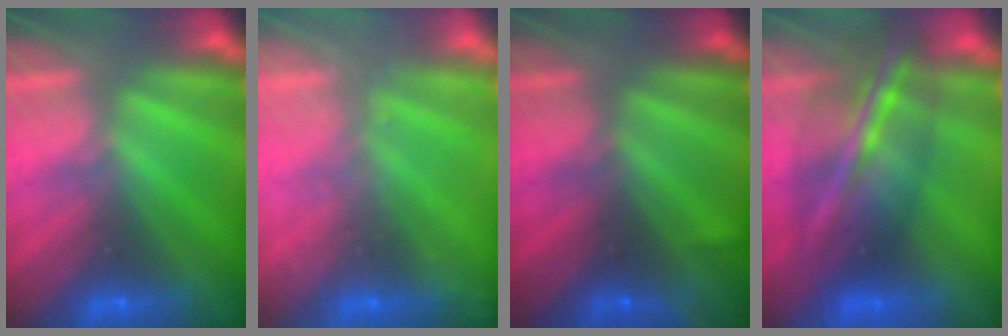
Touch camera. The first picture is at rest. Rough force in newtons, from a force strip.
{"total": 2.3}
{"total": 1.7}
{"total": 6.8}